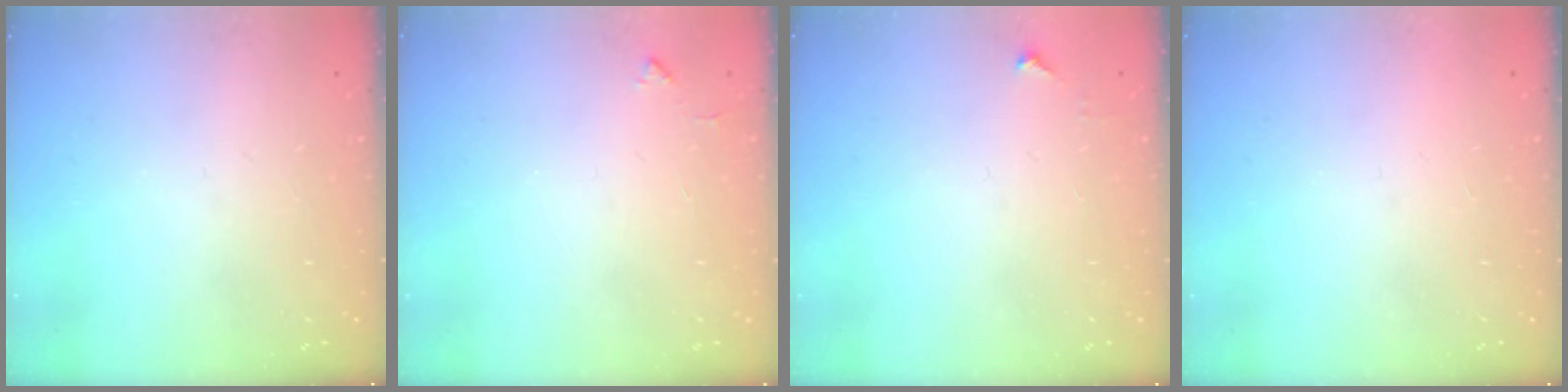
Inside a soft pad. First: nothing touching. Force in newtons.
{"total": 3.7, "press": 3.7, "slide": 0.5}
{"total": 3.4, "press": 3.4, "slide": 0.4}
{"total": 1.5, "press": 1.5, "slide": 0.1}